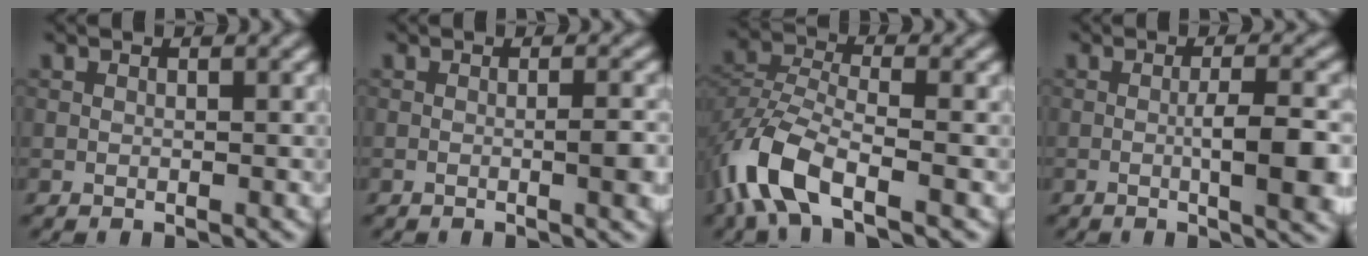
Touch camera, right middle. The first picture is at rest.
{"total": 2.4, "force": [-0.4, 0.4, 2.4], "torque": [-0.031, 0.001, -0.009]}
{"total": 7.1, "force": [-4.1, 2.9, 5.0], "torque": [-0.106, -0.003, -0.094]}
{"total": 5.2, "force": [-0.8, 1.1, 5.1], "torque": [-0.077, -0.002, -0.009]}